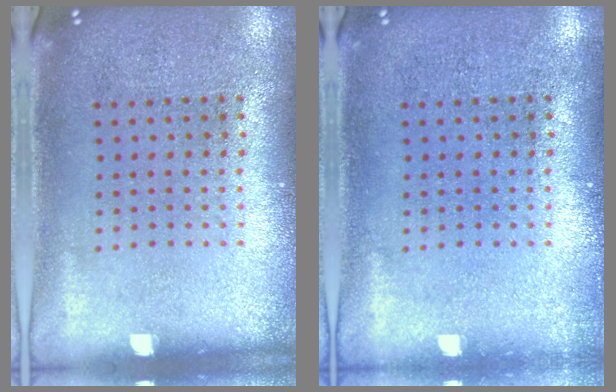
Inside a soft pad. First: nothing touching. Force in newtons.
{"total": 0.6, "press": 0.6, "slide": 0.1}